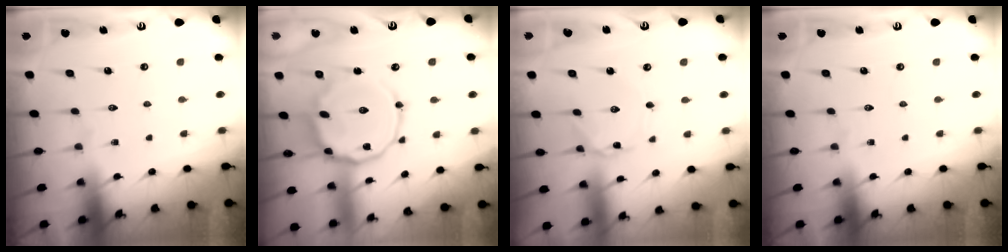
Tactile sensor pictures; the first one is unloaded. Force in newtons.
{"total": 13.8, "press": 13.8, "slide": 1.0}
{"total": 1.1, "press": 1.1, "slide": 0.1}
{"total": 0.0}